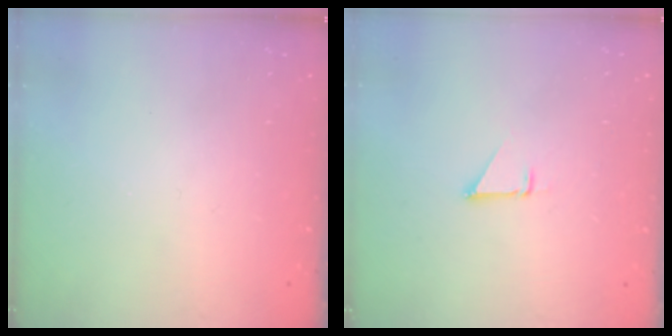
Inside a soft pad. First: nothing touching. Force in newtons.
{"total": 1.5, "press": 1.5, "slide": 0.1}